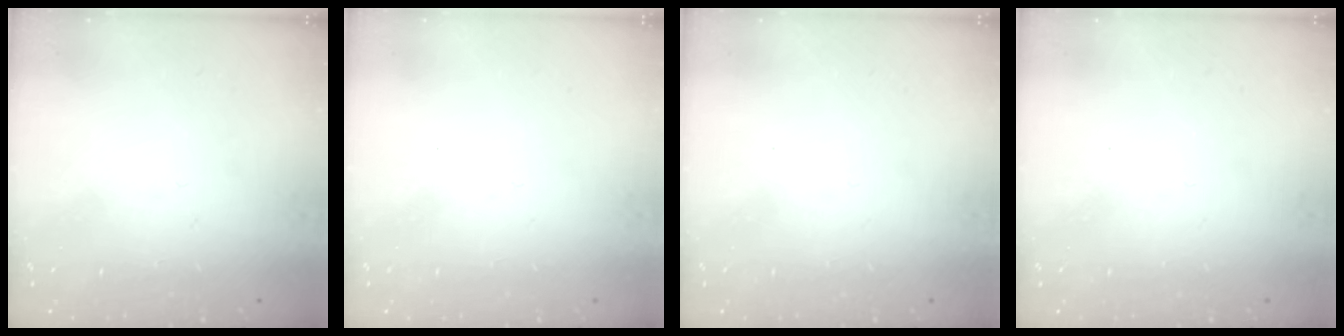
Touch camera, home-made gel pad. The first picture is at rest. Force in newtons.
{"total": 0.0}
{"total": 0.0}
{"total": 0.0}